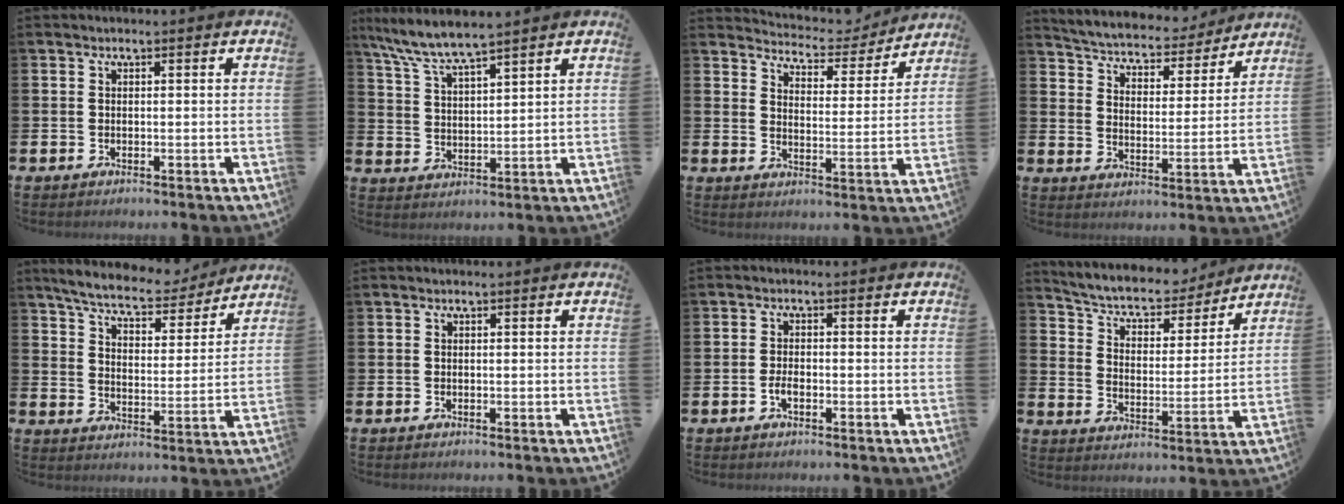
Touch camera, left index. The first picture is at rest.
{"total": 6.3, "force": [6.0, -0.2, 2.0], "torque": [-0.062, -0.031, 0.105]}
{"total": 5.0, "force": [4.9, 1.0, 0.2], "torque": [-0.022, -0.042, 0.080]}
{"total": 5.2, "force": [5.0, 1.4, 0.4], "torque": [-0.037, -0.044, 0.082]}
{"total": 7.5, "force": [7.0, 1.5, 2.0], "torque": [-0.065, -0.046, 0.121]}
{"total": 0.0}
{"total": 1.8, "force": [-0.8, 0.8, 1.4], "torque": [-0.029, 0.003, -0.014]}
{"total": 6.0, "force": [5.4, 2.2, 1.3], "torque": [-0.049, -0.046, 0.086]}